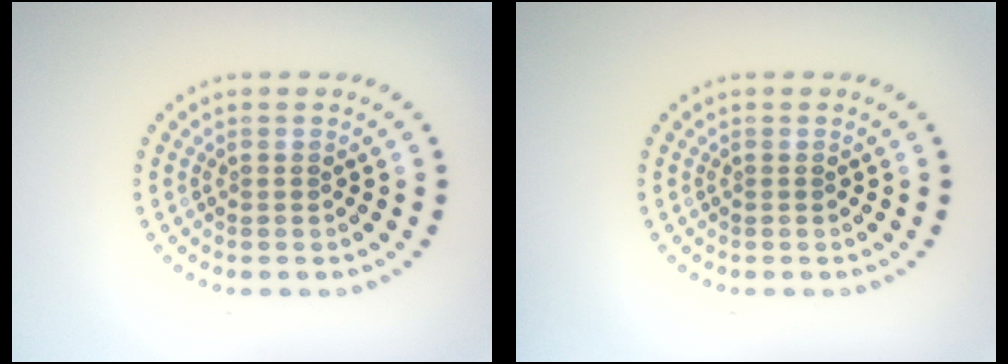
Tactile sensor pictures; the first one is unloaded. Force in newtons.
{"total": 0.0}